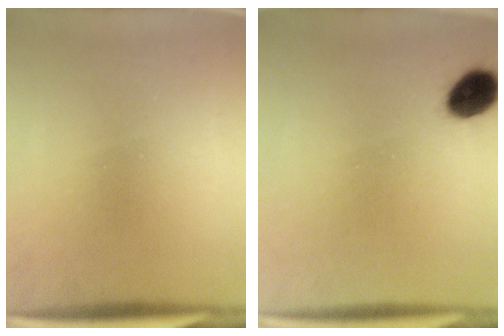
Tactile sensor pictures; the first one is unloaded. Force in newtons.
{"total": 6.9}